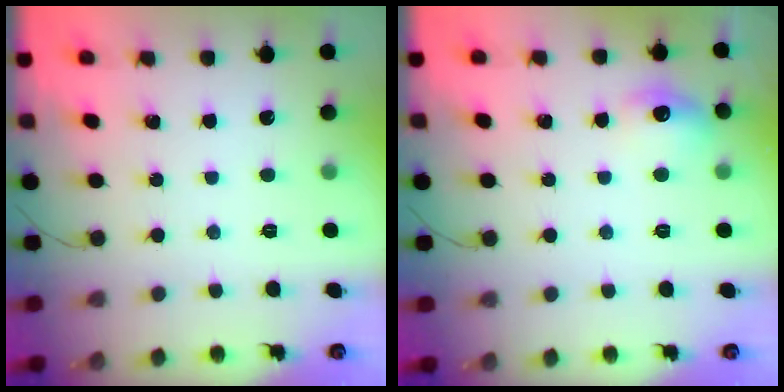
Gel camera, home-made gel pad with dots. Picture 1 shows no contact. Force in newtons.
{"total": 8.1, "press": 8.1, "slide": 0.5}